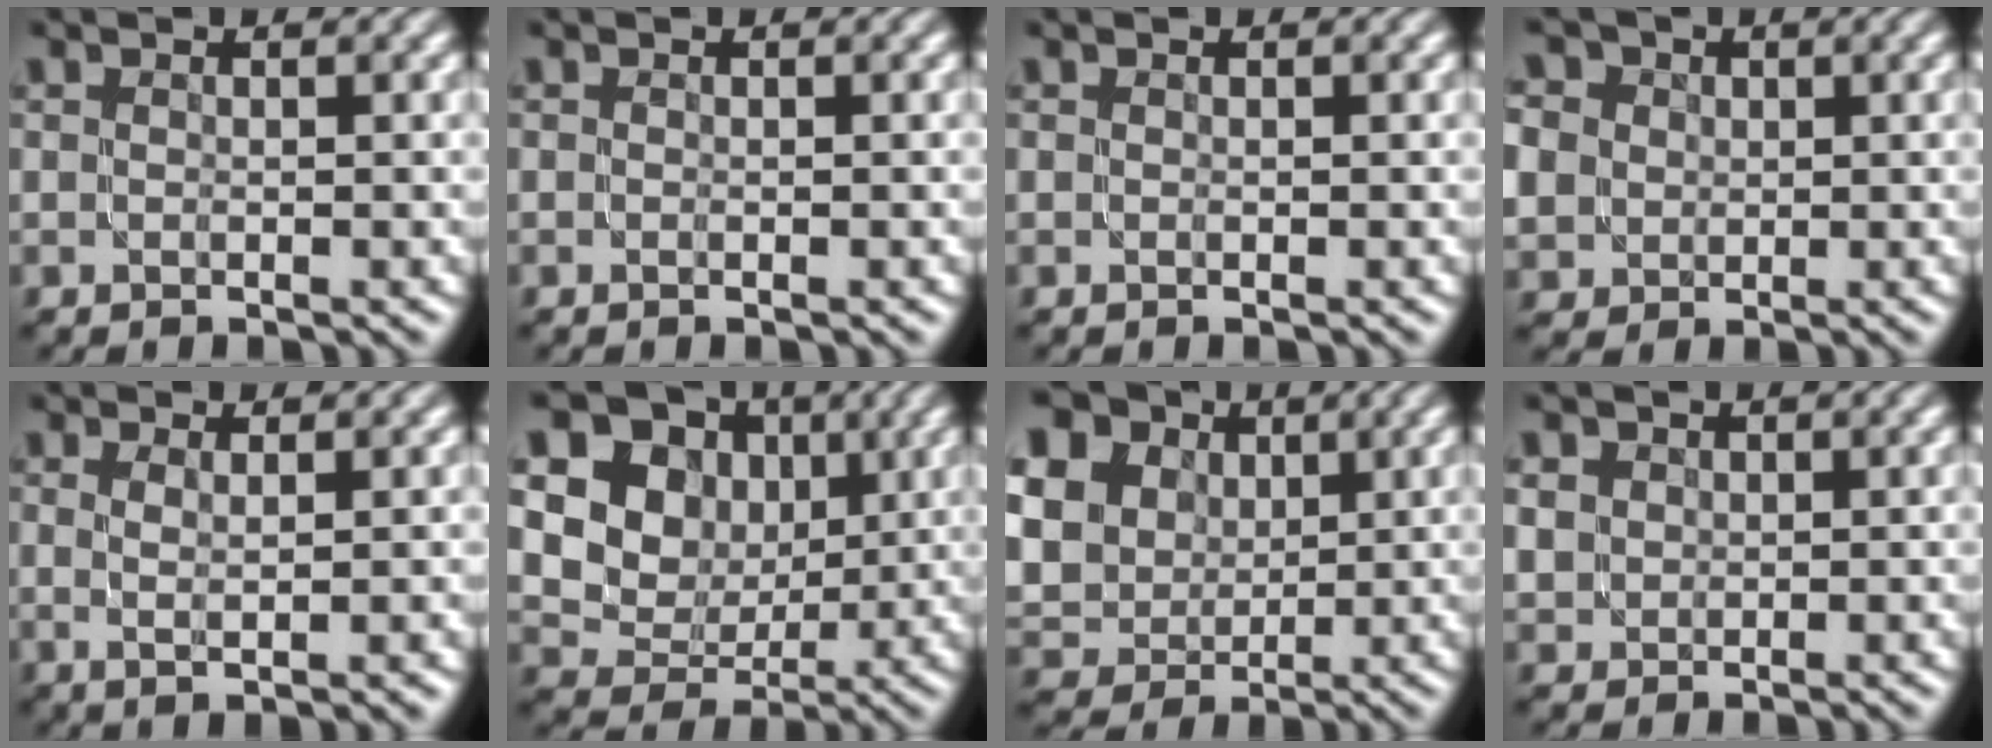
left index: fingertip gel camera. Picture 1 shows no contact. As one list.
[{"total": 0.0}, {"total": 0.0}, {"total": 8.3, "force": [1.7, 7.4, 3.4], "torque": [-0.087, 0.025, 0.010]}, {"total": 1.9, "force": [0.3, 0.3, 1.9], "torque": [-0.032, 0.001, 0.006]}, {"total": 11.3, "force": [4.1, 9.4, 4.7], "torque": [-0.116, 0.018, 0.081]}, {"total": 16.1, "force": [4.7, 13.8, 6.9], "torque": [-0.195, 0.015, 0.073]}, {"total": 2.4, "force": [0.9, 2.0, 0.8], "torque": [-0.029, 0.009, 0.025]}]